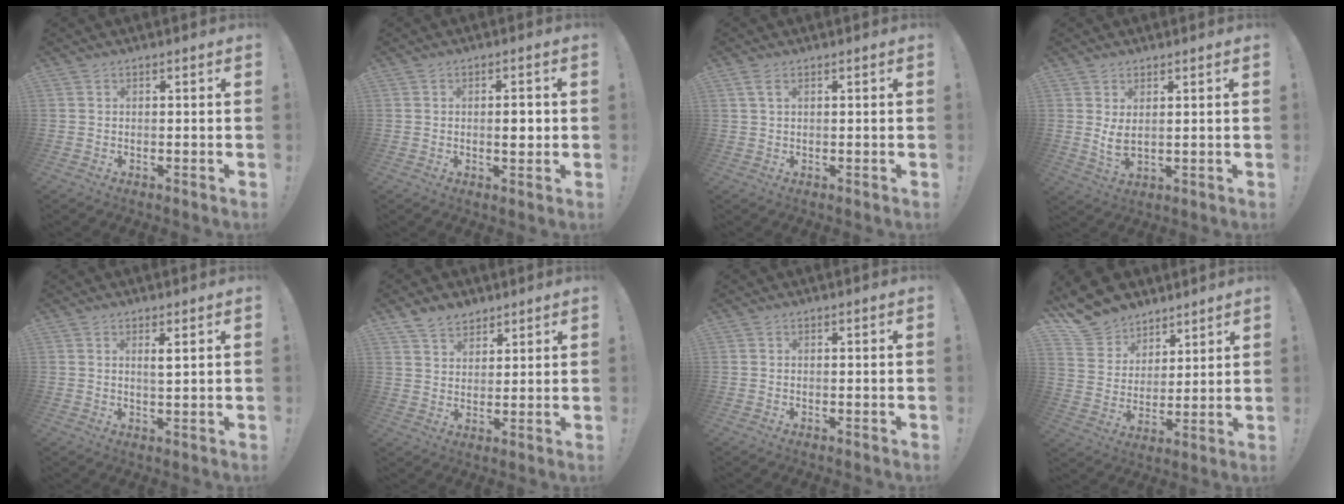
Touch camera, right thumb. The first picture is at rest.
{"total": 3.4, "force": [-0.4, 1.1, 3.2], "torque": [-0.040, -0.002, -0.012]}
{"total": 2.5, "force": [1.1, 1.2, 1.9], "torque": [-0.039, 0.002, 0.021]}
{"total": 4.5, "force": [1.4, 1.9, 3.8], "torque": [-0.068, -0.019, 0.022]}
{"total": 2.3, "force": [1.0, 0.1, 2.0], "torque": [-0.026, -0.010, 0.013]}
{"total": 7.1, "force": [5.5, 4.2, 1.8], "torque": [-0.038, -0.028, 0.108]}
{"total": 0.0}
{"total": 12.8, "force": [9.9, 7.8, 2.1], "torque": [-0.057, -0.078, 0.194]}